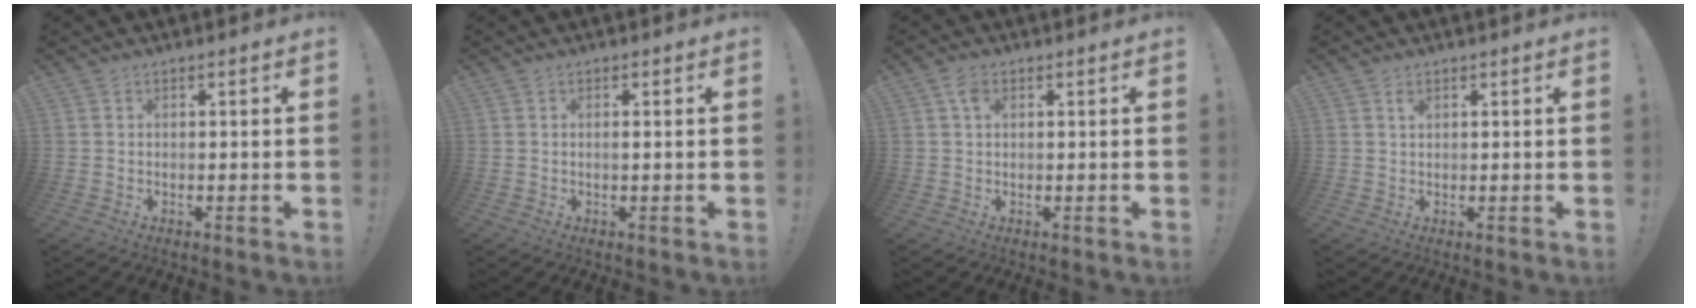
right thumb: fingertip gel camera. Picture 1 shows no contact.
{"total": 0.7, "force": [0.1, -0.1, 0.7], "torque": [-0.011, -0.003, 0.000]}
{"total": 2.7, "force": [1.1, 1.8, 1.8], "torque": [-0.036, 0.004, 0.020]}
{"total": 1.2, "force": [0.8, 0.6, 0.7], "torque": [-0.006, -0.005, 0.013]}